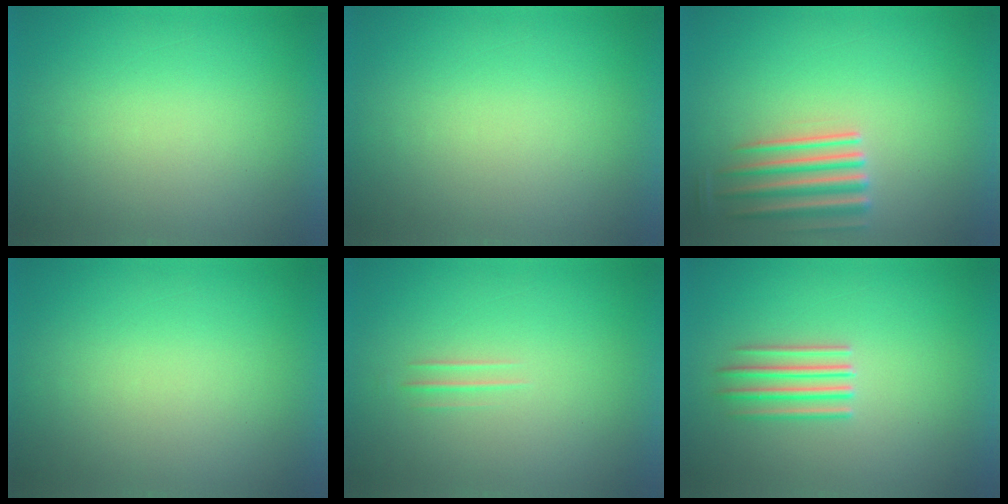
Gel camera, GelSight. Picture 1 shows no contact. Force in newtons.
{"total": 0.0}
{"total": 4.3}
{"total": 0.0}
{"total": 1.5}
{"total": 2.9}